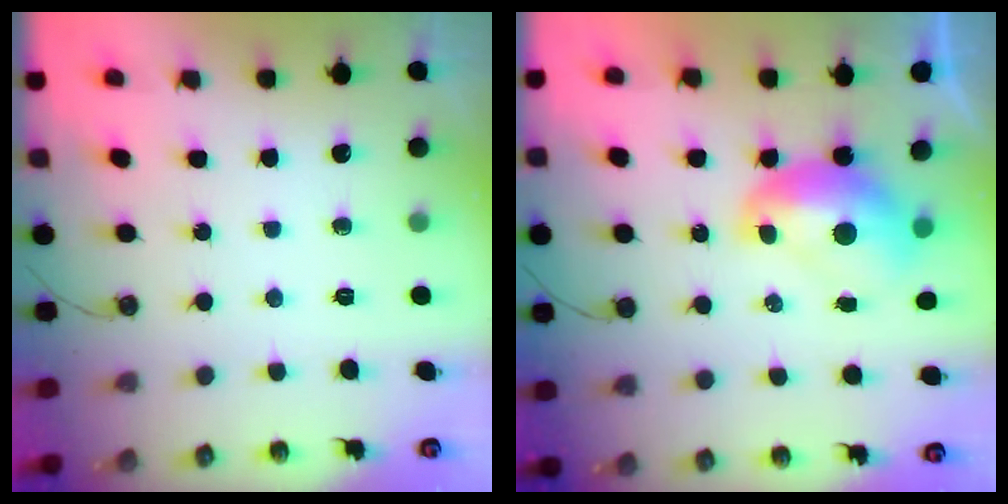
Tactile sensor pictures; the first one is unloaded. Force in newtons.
{"total": 2.8, "press": 2.8, "slide": 0.4}